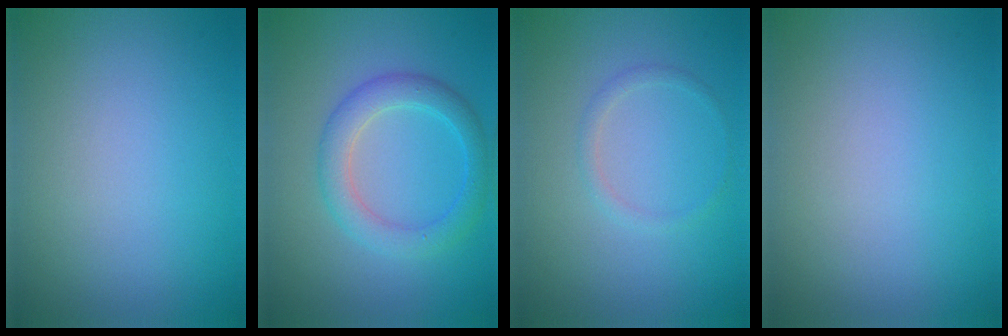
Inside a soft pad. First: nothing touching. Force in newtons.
{"total": 3.5, "press": 3.5, "slide": 0.0}
{"total": 1.0, "press": 1.0, "slide": 0.1}
{"total": 0.0}